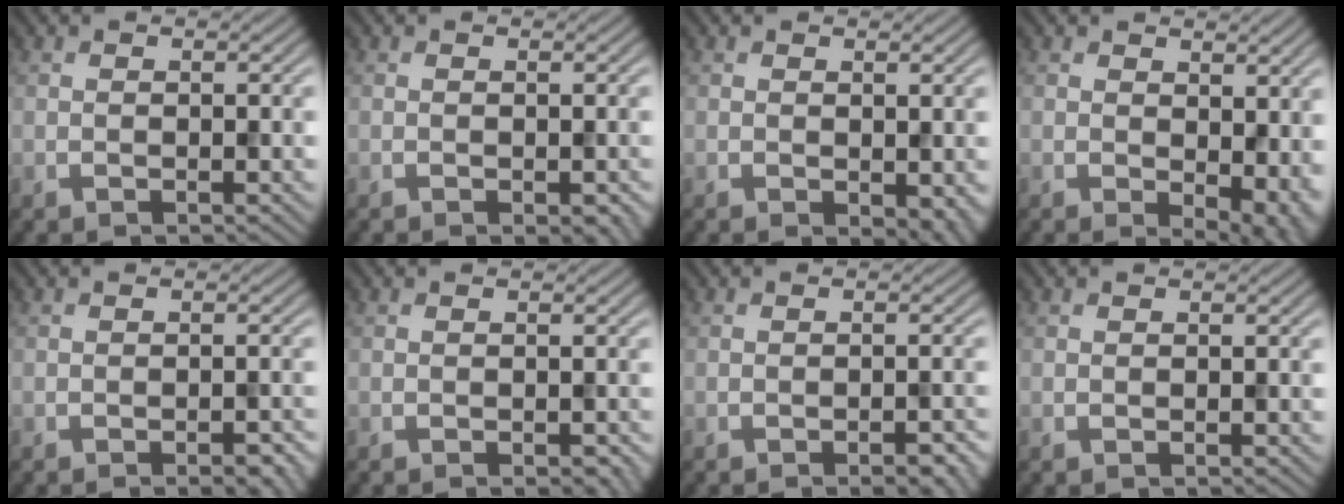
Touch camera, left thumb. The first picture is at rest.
{"total": 1.8, "force": [-0.9, 0.7, 1.4], "torque": [-0.023, -0.007, -0.006]}
{"total": 2.8, "force": [-0.7, 1.5, 2.2], "torque": [-0.028, -0.012, -0.005]}
{"total": 5.8, "force": [0.1, 3.2, 4.9], "torque": [-0.064, -0.014, 0.010]}
{"total": 2.8, "force": [-1.8, 0.7, 2.0], "torque": [-0.024, 0.001, -0.019]}
{"total": 1.6, "force": [-1.0, 0.5, 1.1], "torque": [-0.015, -0.003, -0.007]}
{"total": 2.7, "force": [-1.8, 0.6, 1.9], "torque": [-0.024, 0.001, -0.021]}
{"total": 0.0}